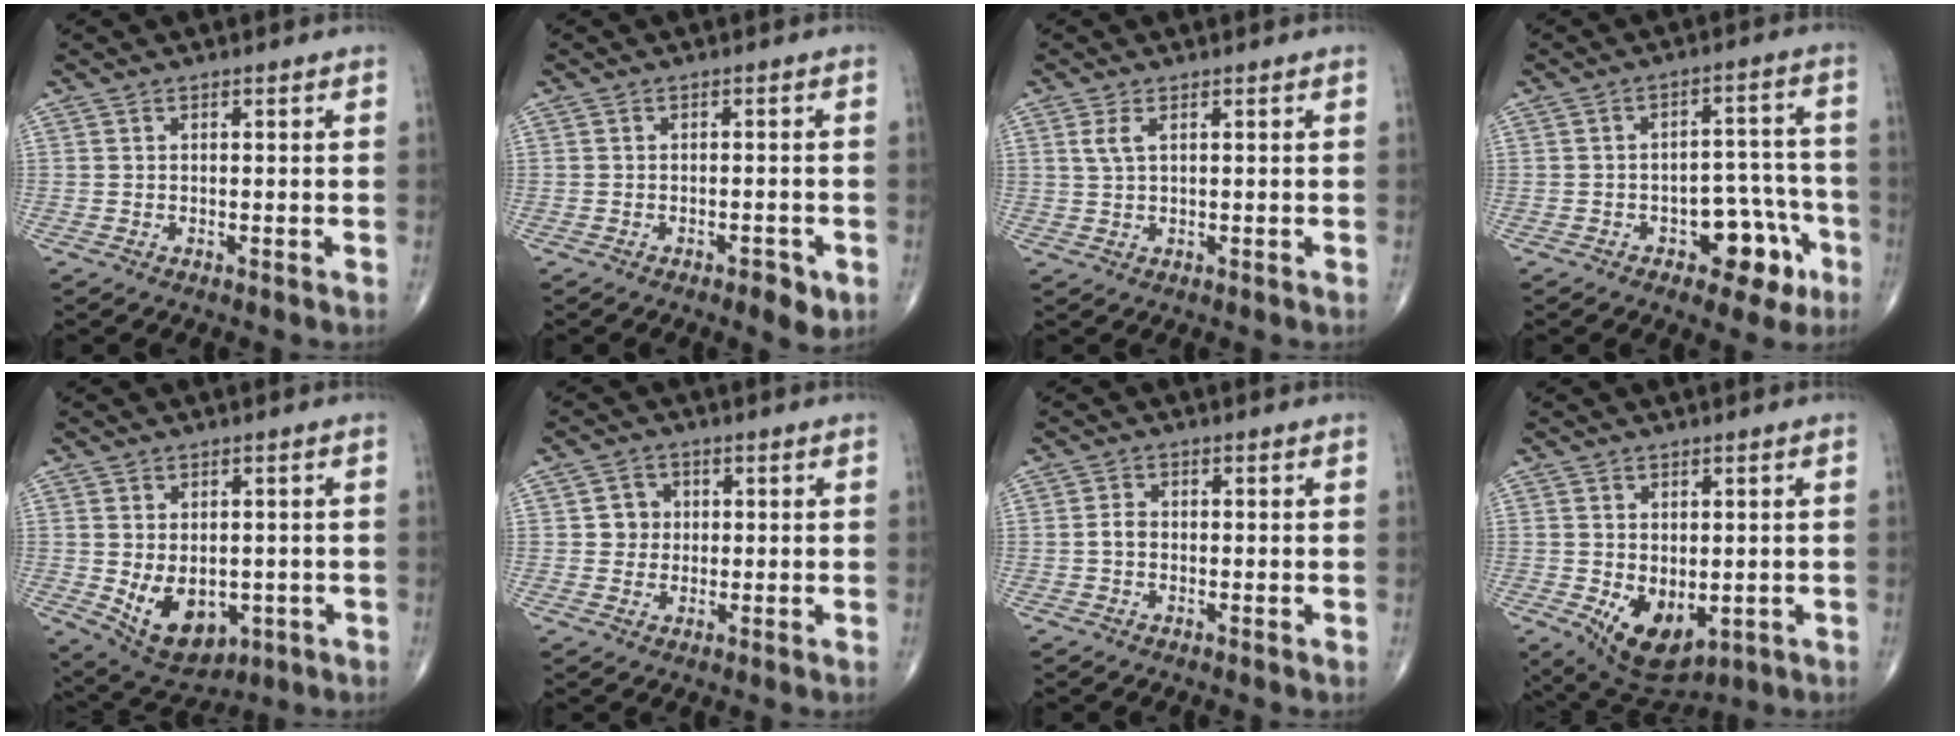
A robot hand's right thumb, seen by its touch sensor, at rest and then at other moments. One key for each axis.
{"total": 3.2, "fx": -1.6, "fy": 1.3, "fz": 2.5, "tx": -0.033, "ty": 0.003, "tz": -0.020}
{"total": 2.5, "fx": 1.0, "fy": 1.0, "fz": 2.0, "tx": -0.048, "ty": 0.005, "tz": 0.027}
{"total": 9.9, "fx": -4.7, "fy": 5.6, "fz": 6.7, "tx": -0.045, "ty": 0.046, "tz": -0.058}
{"total": 10.7, "fx": -2.0, "fy": 7.2, "fz": 7.7, "tx": -0.102, "ty": -0.008, "tz": -0.008}
{"total": 3.9, "fx": 0.5, "fy": 3.7, "fz": 1.1, "tx": 0.007, "ty": 0.005, "tz": 0.004}
{"total": 2.3, "fx": -0.5, "fy": 1.8, "fz": 1.4, "tx": -0.019, "ty": 0.008, "tz": -0.013}
{"total": 9.9, "fx": -2.0, "fy": 6.1, "fz": 7.6, "tx": -0.105, "ty": -0.016, "tz": -0.009}